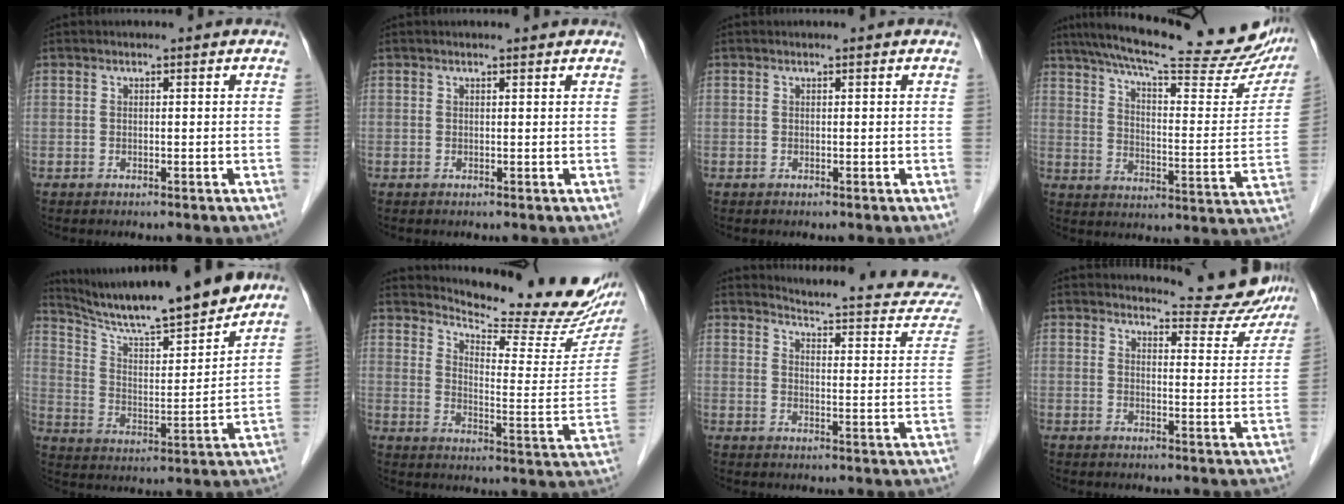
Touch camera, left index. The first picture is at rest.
{"total": 1.6, "force": [1.5, 0.3, 0.6], "torque": [-0.012, 0.008, 0.016]}
{"total": 0.0}
{"total": 28.3, "force": [24.0, 4.5, 14.2], "torque": [-0.220, -0.030, 0.308]}
{"total": 17.8, "force": [15.9, 0.8, 7.9], "torque": [-0.138, -0.009, 0.255]}
{"total": 19.2, "force": [17.8, 2.8, 6.6], "torque": [-0.101, -0.083, 0.218]}
{"total": 16.6, "force": [16.0, 2.1, 3.8], "torque": [-0.035, -0.075, 0.166]}
{"total": 8.8, "force": [8.7, 1.4, 0.6], "torque": [-0.001, -0.031, 0.095]}